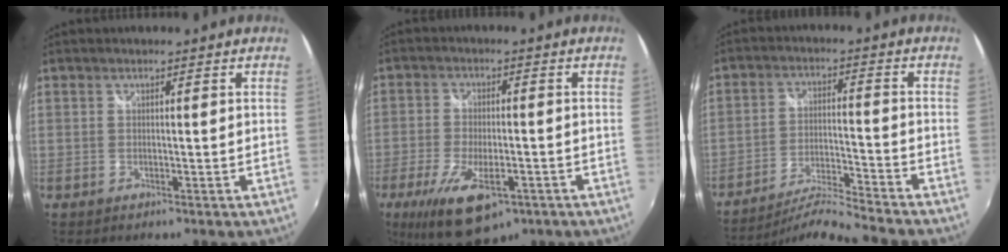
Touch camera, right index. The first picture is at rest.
{"total": 14.6, "force": [-7.8, 6.0, 10.8], "torque": [-0.229, -0.042, -0.124]}
{"total": 10.4, "force": [-9.9, -1.9, 2.6], "torque": [-0.065, -0.001, -0.174]}